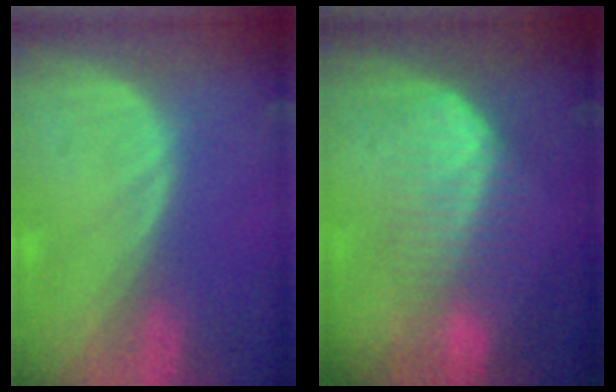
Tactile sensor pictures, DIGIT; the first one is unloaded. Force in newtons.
{"total": 6.7, "press": 6.5, "slide": 1.4}